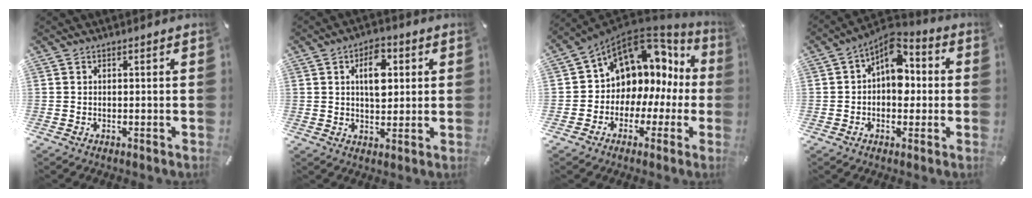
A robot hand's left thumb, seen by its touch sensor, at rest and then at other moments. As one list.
[{"total": 8.6, "force": [2.3, 5.3, 6.4], "torque": [-0.086, -0.004, 0.032]}, {"total": 8.7, "force": [3.9, 7.5, 2.0], "torque": [-0.051, -0.052, 0.077]}, {"total": 9.8, "force": [1.7, 6.8, 6.9], "torque": [-0.083, -0.018, 0.026]}]